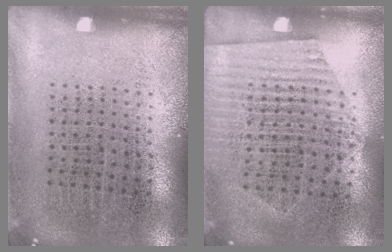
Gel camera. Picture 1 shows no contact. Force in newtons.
{"total": 1.5, "press": 1.2, "slide": 0.9}